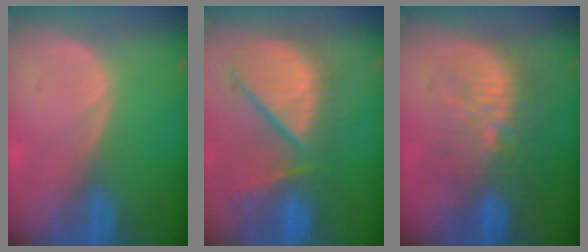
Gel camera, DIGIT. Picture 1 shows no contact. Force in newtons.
{"total": 11.9, "press": 10.3, "slide": 5.9}
{"total": 9.2, "press": 8.9, "slide": 2.1}